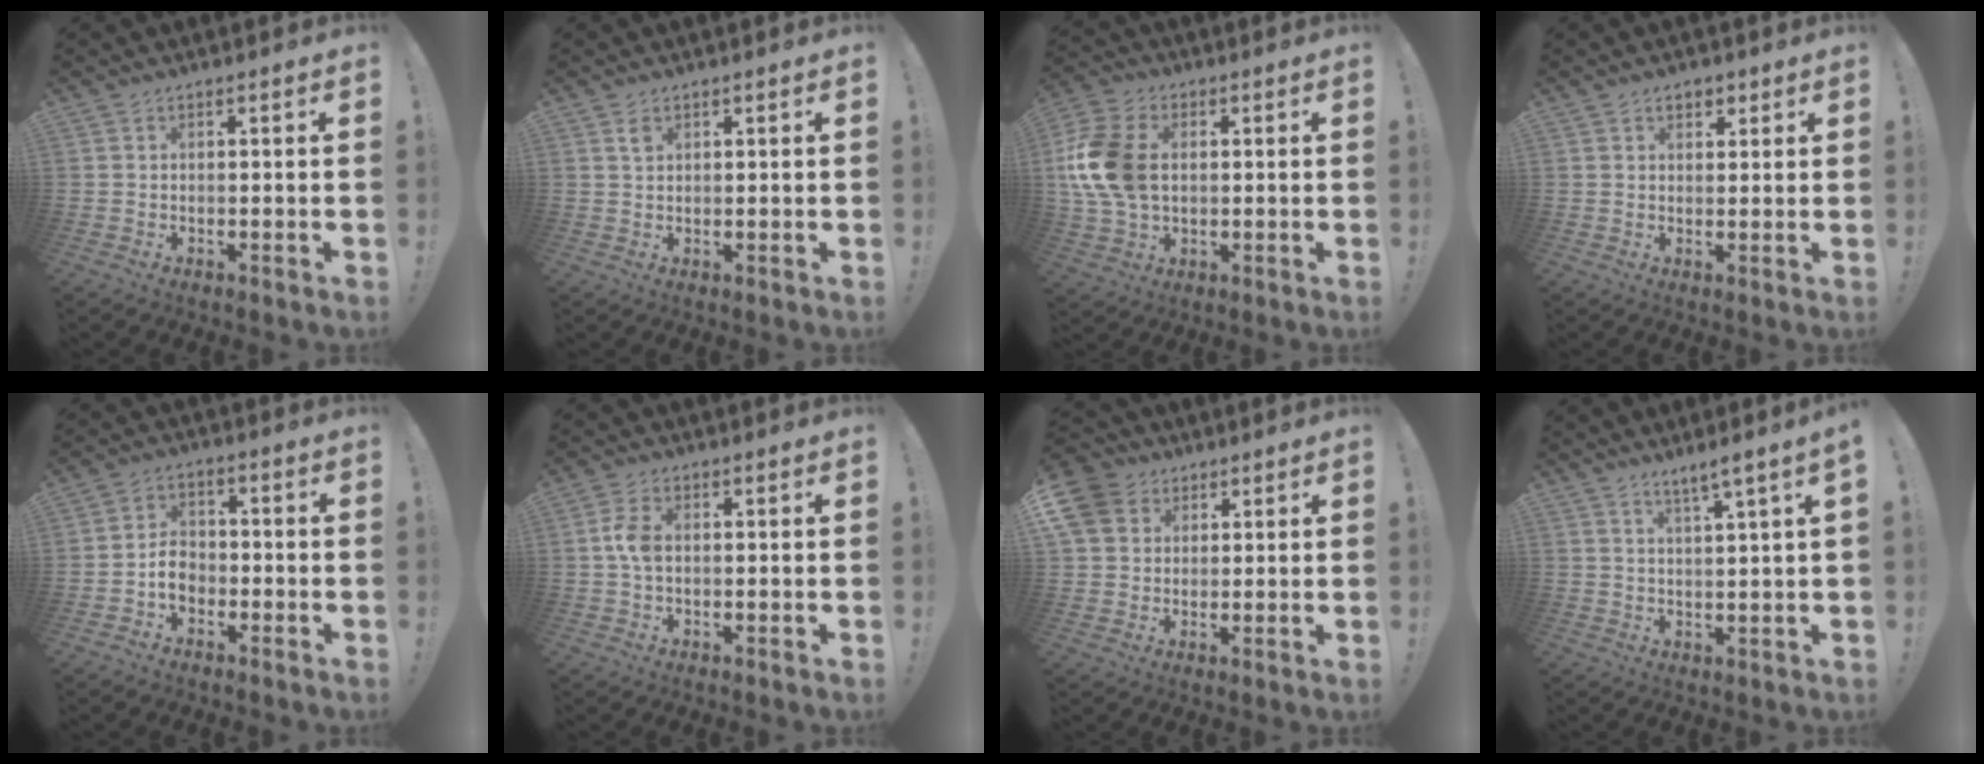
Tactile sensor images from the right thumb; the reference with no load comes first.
{"total": 1.7, "force": [1.0, 1.0, 1.0], "torque": [-0.005, -0.007, 0.014]}
{"total": 16.0, "force": [1.4, 11.5, 11.1], "torque": [-0.236, 0.004, 0.026]}
{"total": 3.0, "force": [1.6, 2.2, 1.2], "torque": [-0.012, -0.002, 0.026]}
{"total": 6.0, "force": [-2.3, 4.7, 3.0], "torque": [-0.040, 0.014, -0.042]}
{"total": 5.2, "force": [0.0, 3.0, 4.2], "torque": [-0.085, 0.007, -0.002]}
{"total": 9.2, "force": [3.5, 7.7, 3.7], "torque": [-0.064, -0.011, 0.072]}
{"total": 4.4, "force": [2.8, -0.9, 3.2], "torque": [-0.056, -0.017, 0.044]}